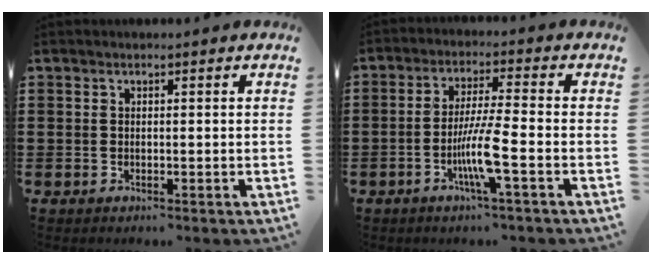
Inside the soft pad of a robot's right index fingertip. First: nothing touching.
{"total": 7.4, "force": [-2.8, 0.1, 6.8], "torque": [-0.133, -0.013, -0.054]}